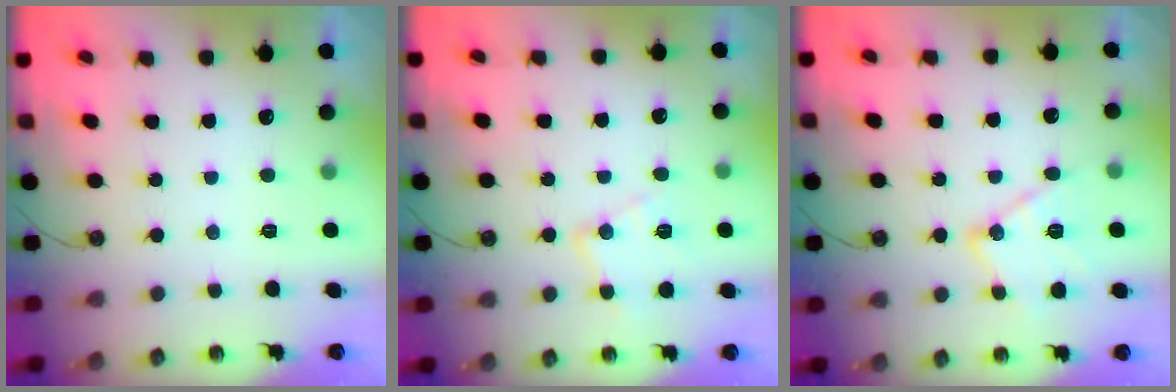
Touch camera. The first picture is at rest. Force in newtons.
{"total": 12.0, "press": 12.0, "slide": 0.9}
{"total": 13.2, "press": 13.2, "slide": 0.8}